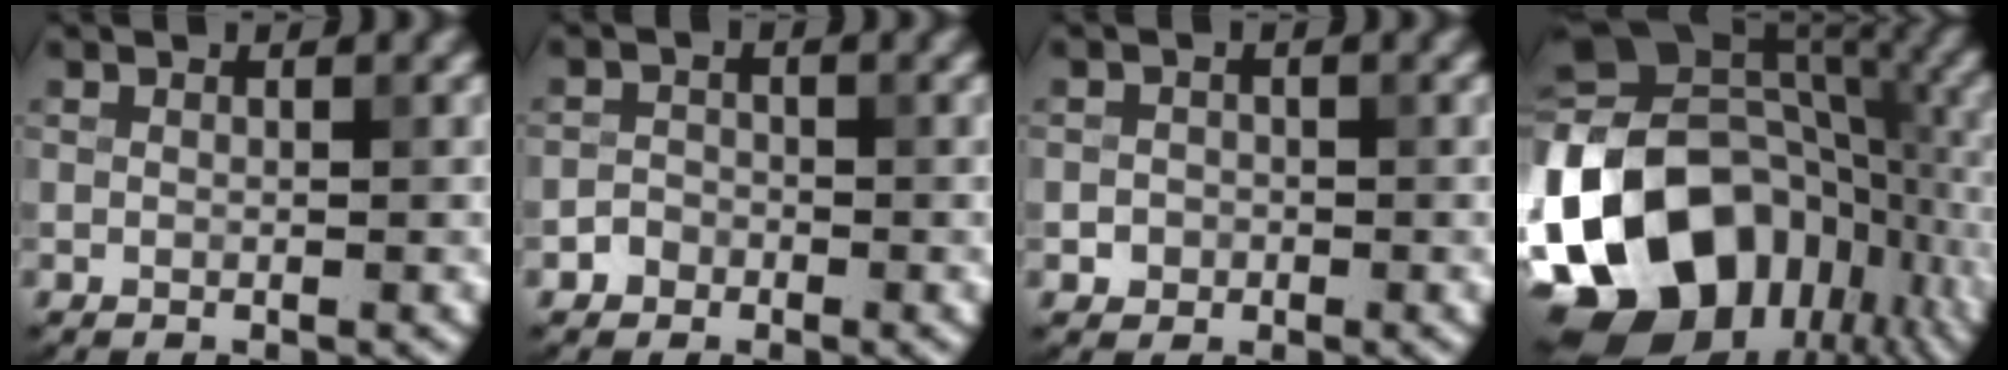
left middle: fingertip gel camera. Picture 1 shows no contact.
{"total": 1.4, "force": [-0.8, 1.1, 0.1], "torque": [0.009, 0.005, -0.015]}
{"total": 1.3, "force": [-0.4, 1.2, 0.2], "torque": [0.008, -0.001, -0.009]}
{"total": 19.5, "force": [-7.0, 13.7, 11.9], "torque": [-0.254, -0.014, -0.121]}